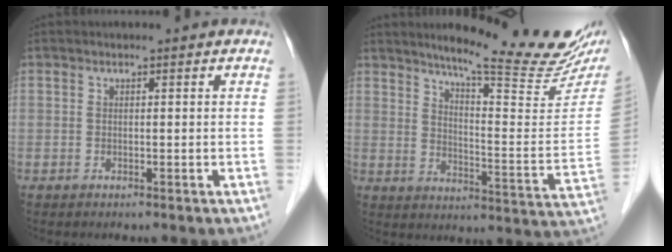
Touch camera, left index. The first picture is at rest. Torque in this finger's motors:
{"motor_torque": [0.80, -0.83, 0.23, 0.05]}